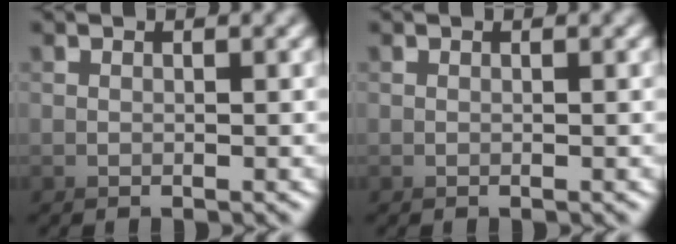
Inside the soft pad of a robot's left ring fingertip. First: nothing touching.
{"total": 0.0}